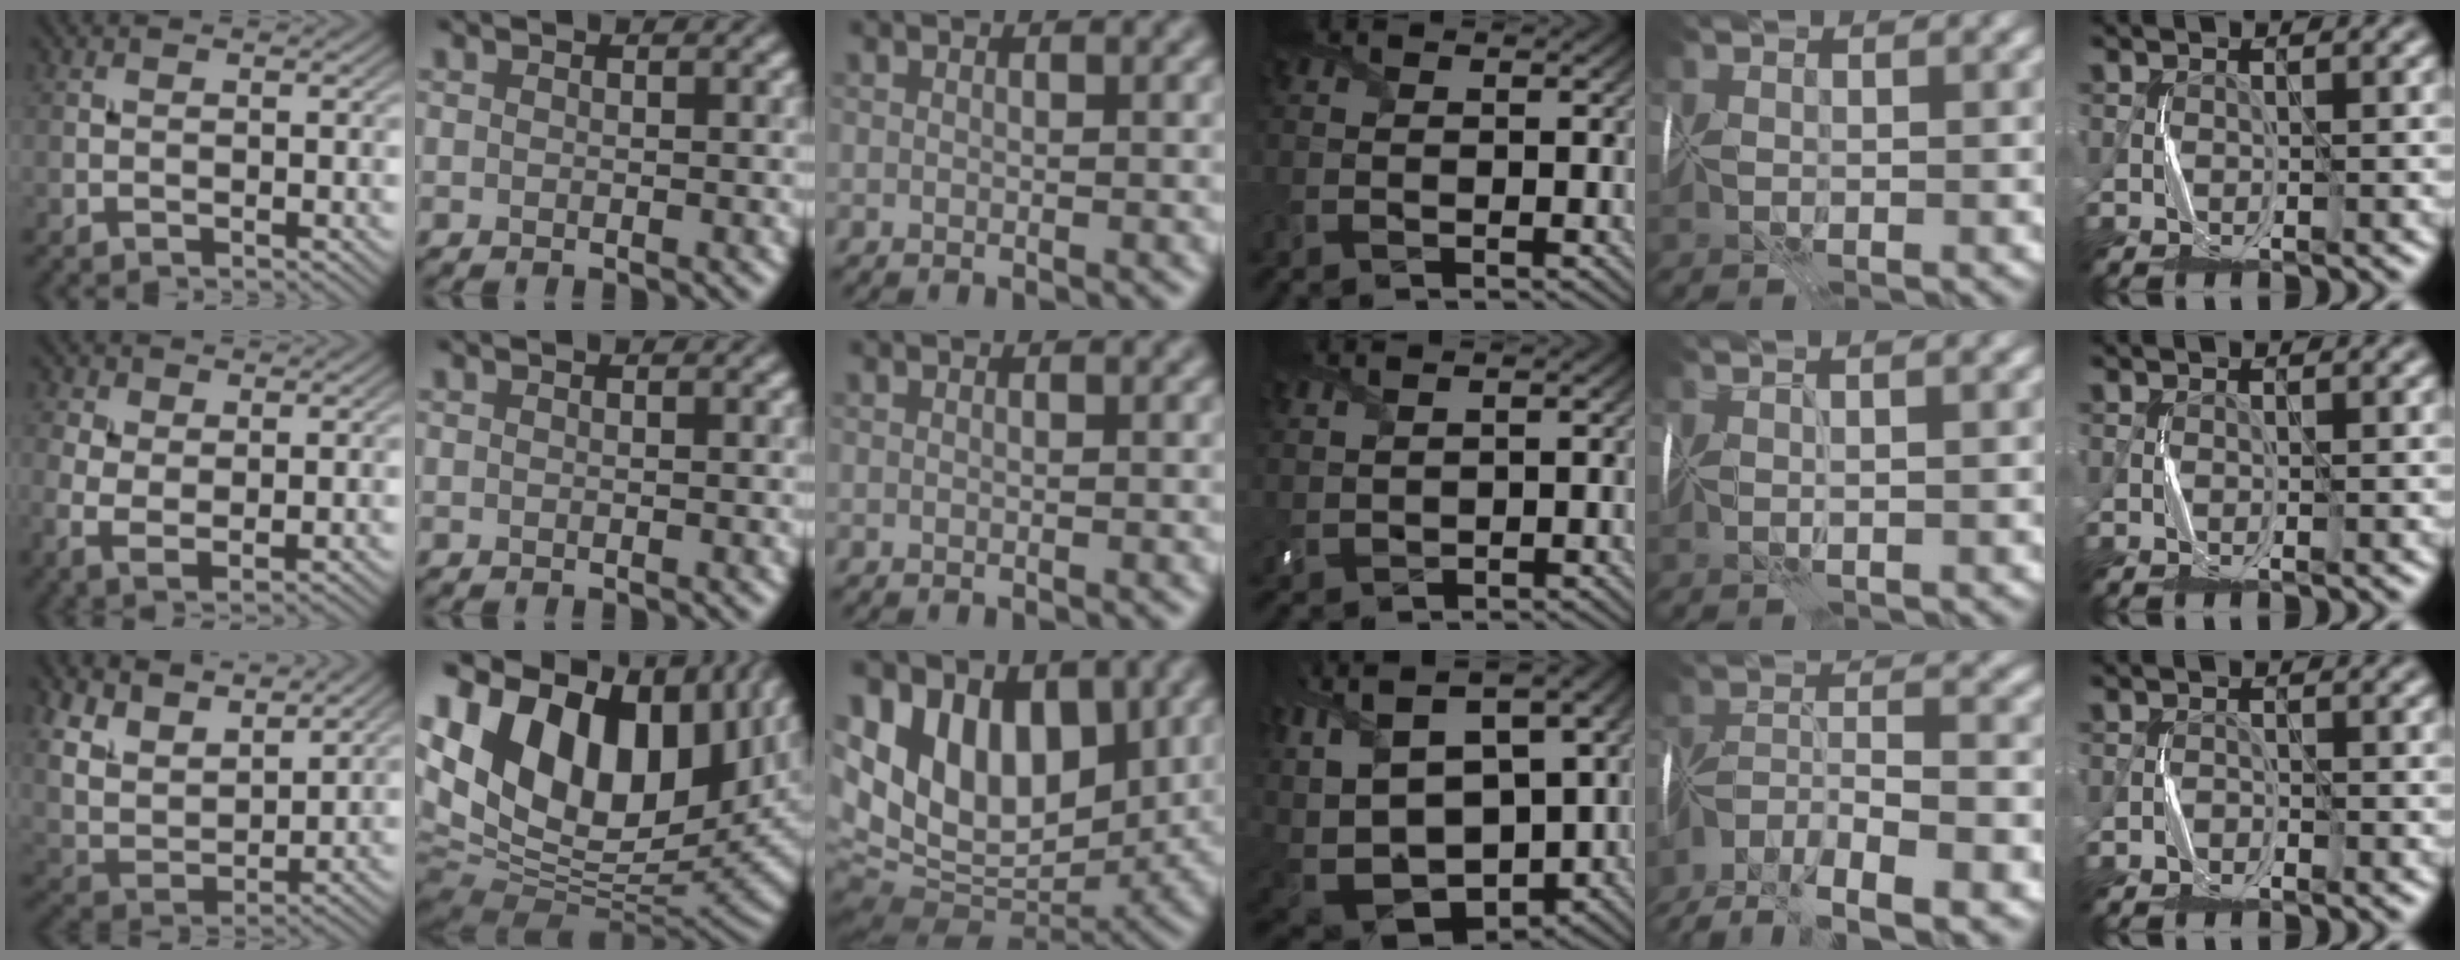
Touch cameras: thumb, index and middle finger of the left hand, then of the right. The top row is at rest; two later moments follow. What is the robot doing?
{"motion": "fold", "object": "memory foam"}